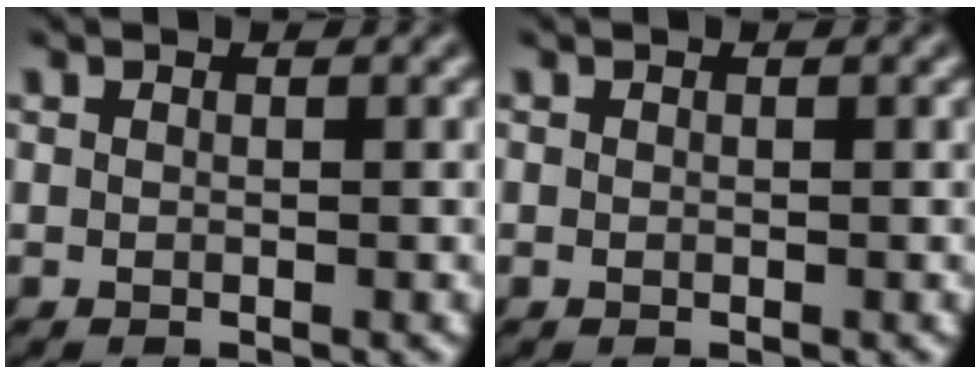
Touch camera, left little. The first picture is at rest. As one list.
[{"total": 0.0}]